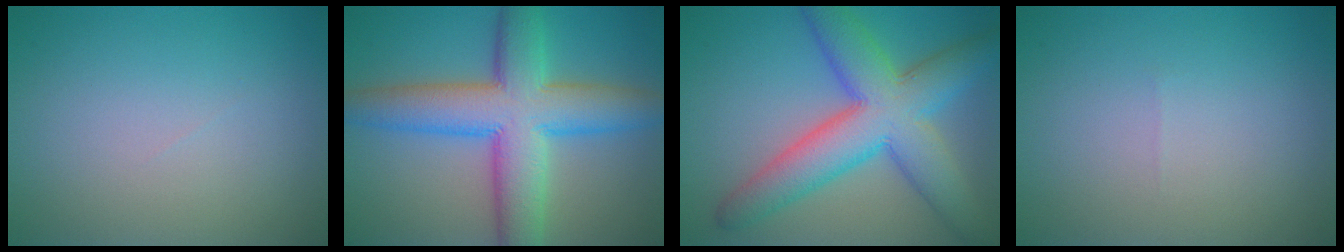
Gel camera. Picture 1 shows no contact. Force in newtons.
{"total": 9.9, "press": 9.9, "slide": 0.3}
{"total": 9.4, "press": 9.3, "slide": 0.5}
{"total": 0.0}